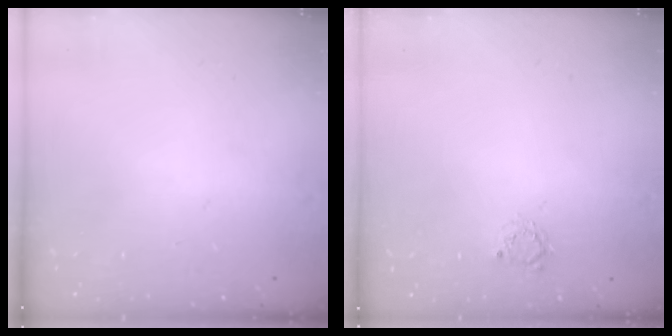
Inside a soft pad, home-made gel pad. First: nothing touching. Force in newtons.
{"total": 2.8, "press": 2.7, "slide": 0.4}